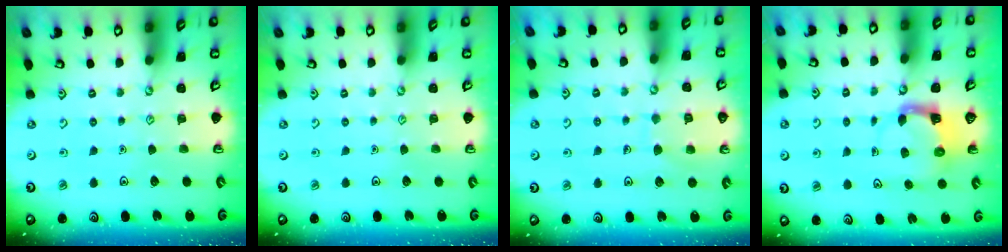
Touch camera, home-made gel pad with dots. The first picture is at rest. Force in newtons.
{"total": 0.0}
{"total": 7.9, "press": 7.9, "slide": 0.4}
{"total": 3.8, "press": 3.7, "slide": 0.7}